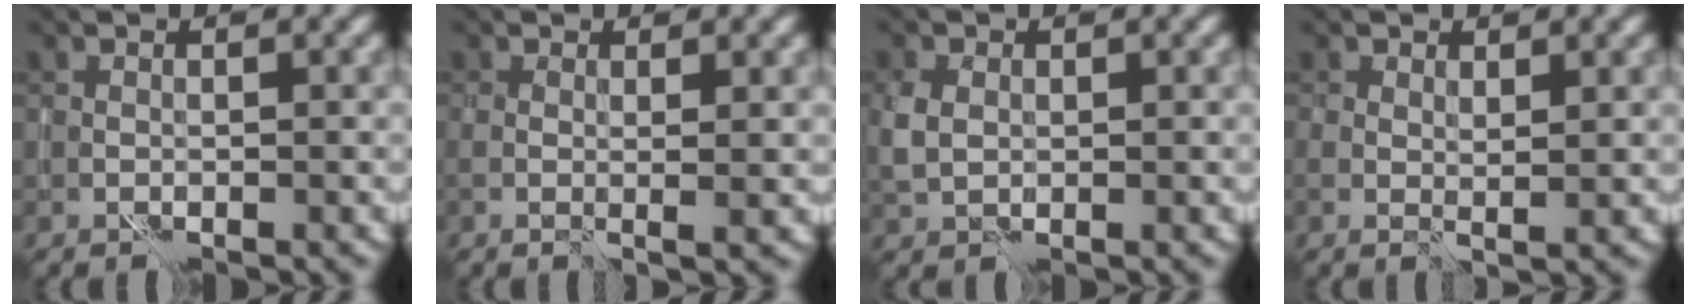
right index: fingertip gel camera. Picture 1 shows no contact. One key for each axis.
{"total": 1.8, "fx": 0.4, "fy": 0.3, "fz": 1.8, "tx": -0.027, "ty": -0.002, "tz": 0.006}
{"total": 2.6, "fx": 0.4, "fy": 2.0, "fz": 1.5, "tx": -0.043, "ty": 0.004, "tz": 0.006}
{"total": 1.7, "fx": 0.9, "fy": 0.9, "fz": 1.2, "tx": -0.023, "ty": -0.001, "tz": 0.017}